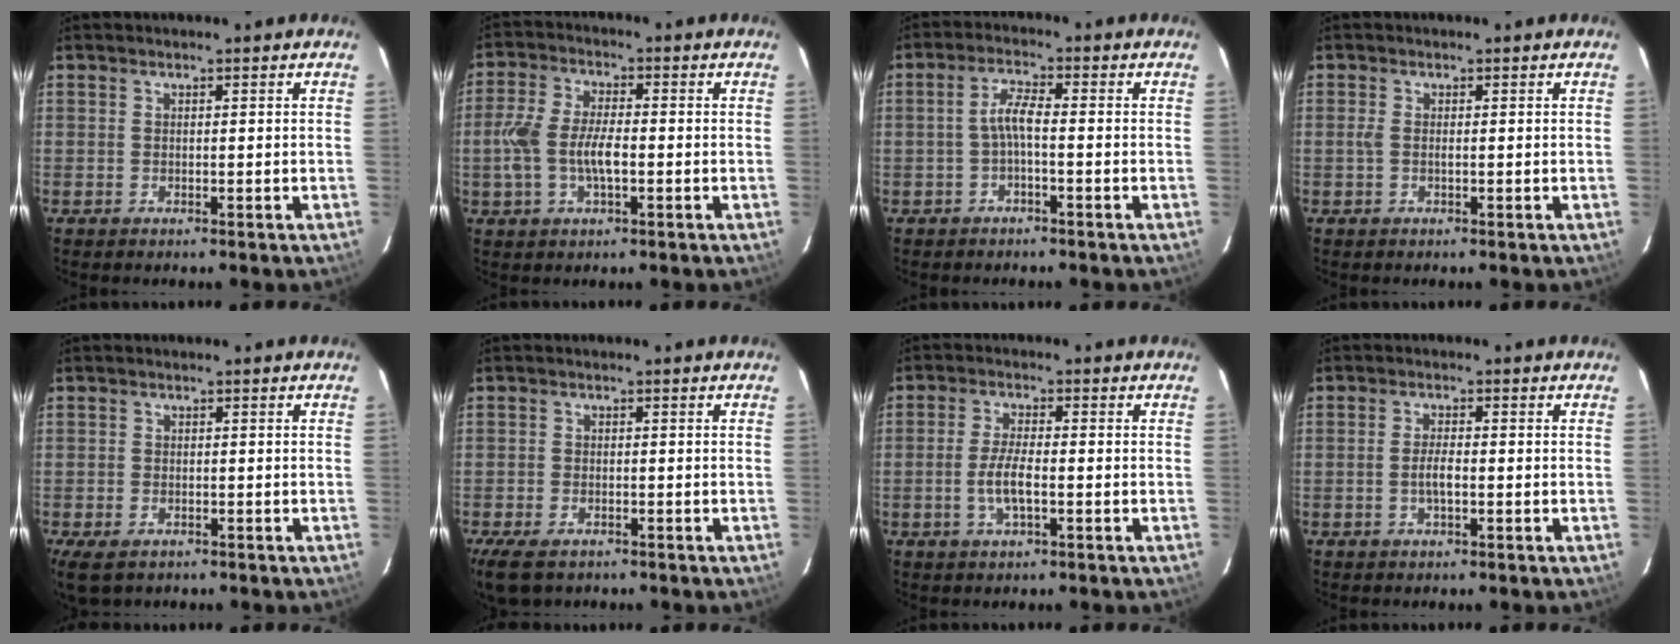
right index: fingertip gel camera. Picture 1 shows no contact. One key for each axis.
{"total": 8.4, "fx": -1.6, "fy": 3.6, "fz": 7.4, "tx": -0.155, "ty": 0.004, "tz": -0.032}
{"total": 3.3, "fx": -1.1, "fy": 0.5, "fz": 3.0, "tx": -0.067, "ty": 0.008, "tz": -0.023}
{"total": 1.4, "fx": -0.1, "fy": 0.3, "fz": 1.4, "tx": -0.030, "ty": 0.000, "tz": -0.004}
{"total": 4.9, "fx": -3.0, "fy": 2.9, "fz": 2.7, "tx": -0.064, "ty": -0.019, "tz": -0.053}
{"total": 6.6, "fx": -4.5, "fy": 3.4, "fz": 3.5, "tx": -0.091, "ty": -0.023, "tz": -0.083}
{"total": 4.9, "fx": -1.5, "fy": 1.3, "fz": 4.4, "tx": -0.091, "ty": -0.002, "tz": -0.029}
{"total": 2.5, "fx": -0.8, "fy": 0.7, "fz": 2.3, "tx": -0.044, "ty": -0.001, "tz": -0.014}